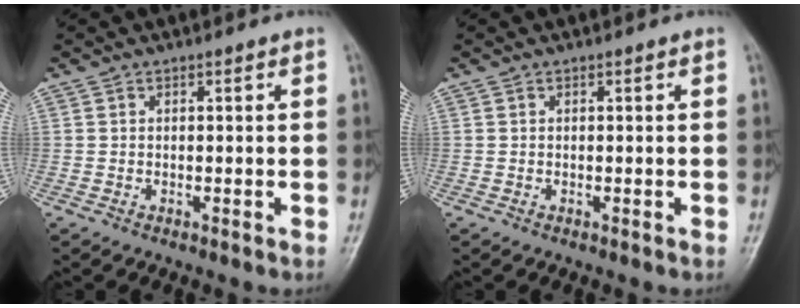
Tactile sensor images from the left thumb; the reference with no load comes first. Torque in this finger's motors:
{"motor_torque": [0.00, 0.00, 0.00, 0.00, 0.00]}